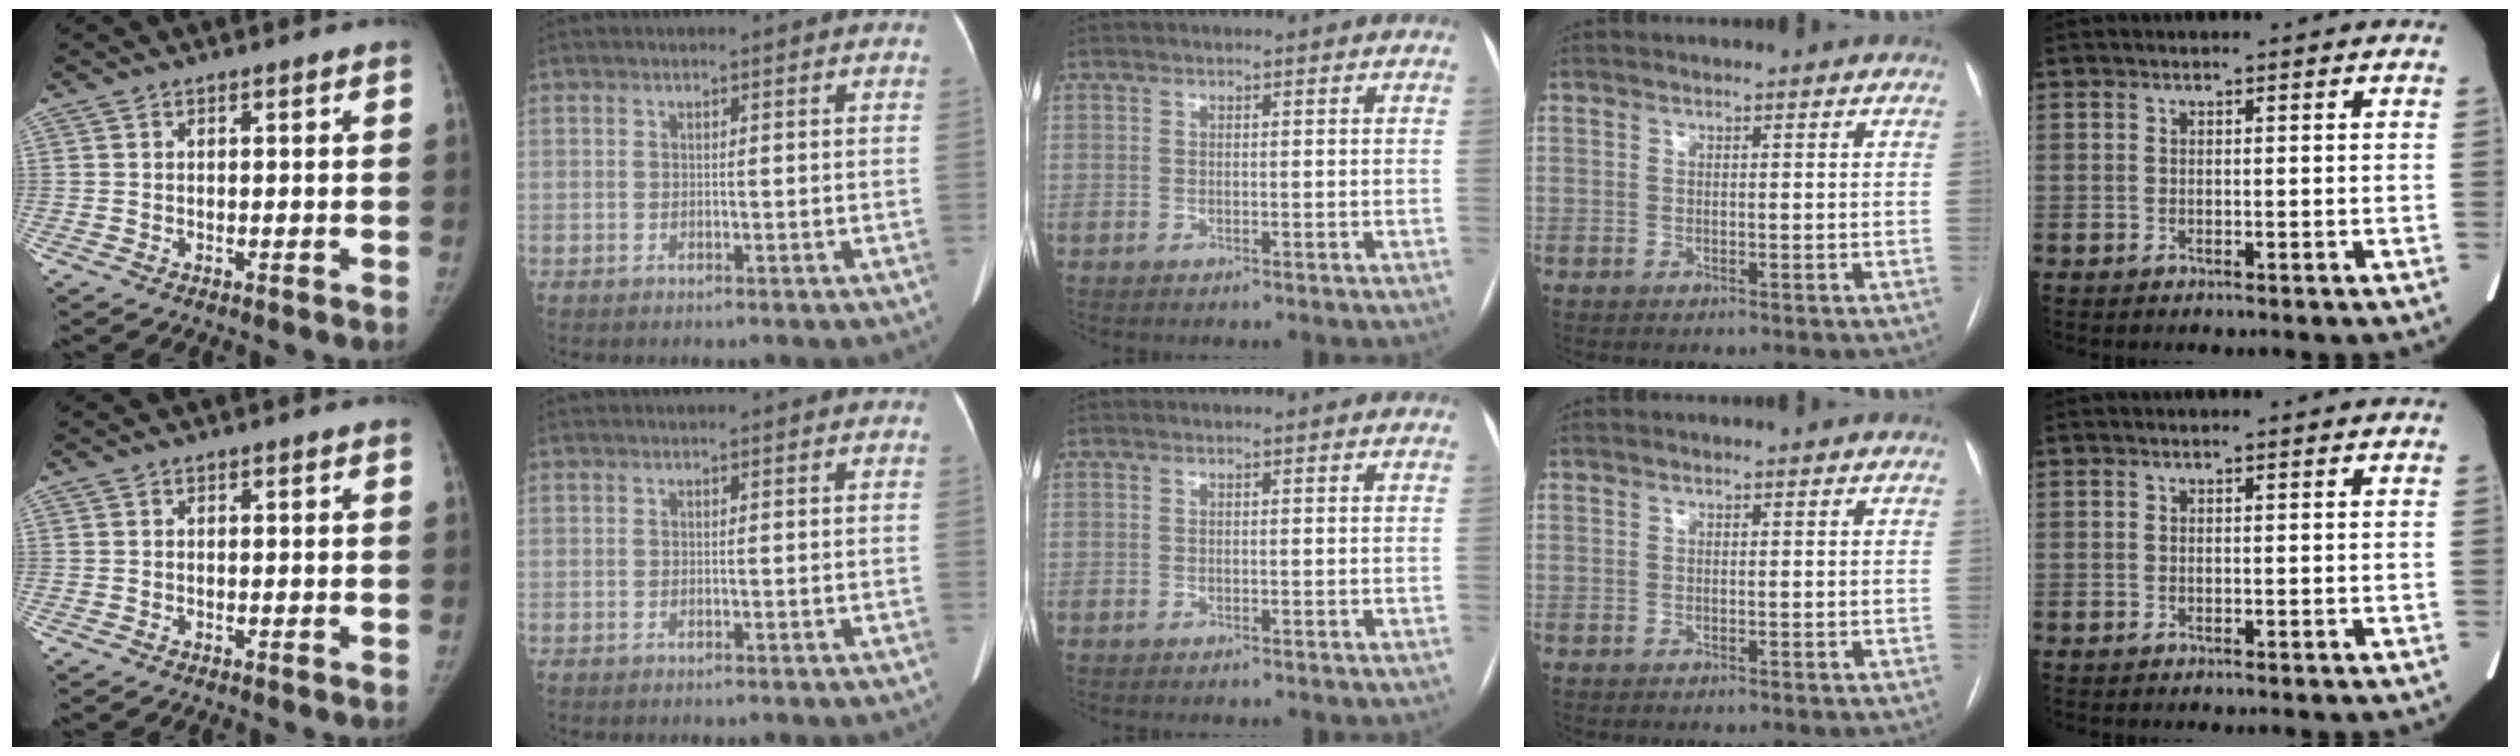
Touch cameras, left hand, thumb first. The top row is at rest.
{}